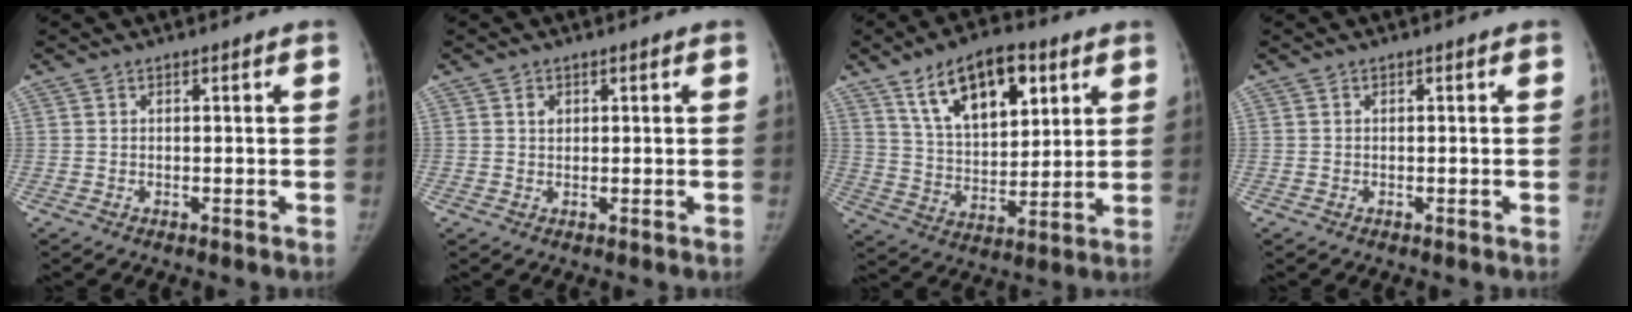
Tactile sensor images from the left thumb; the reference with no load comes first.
{"total": 1.4, "force": [0.6, 1.1, 0.6], "torque": [-0.003, -0.002, 0.008]}
{"total": 16.3, "force": [8.2, 8.4, 11.3], "torque": [-0.141, -0.032, 0.145]}
{"total": 0.0}